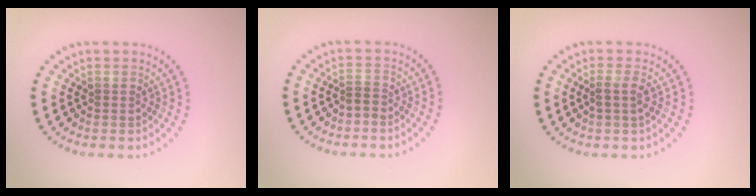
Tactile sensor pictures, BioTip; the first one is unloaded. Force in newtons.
{"total": 0.8, "press": 0.5, "slide": 0.6}
{"total": 1.6, "press": 1.2, "slide": 1.0}